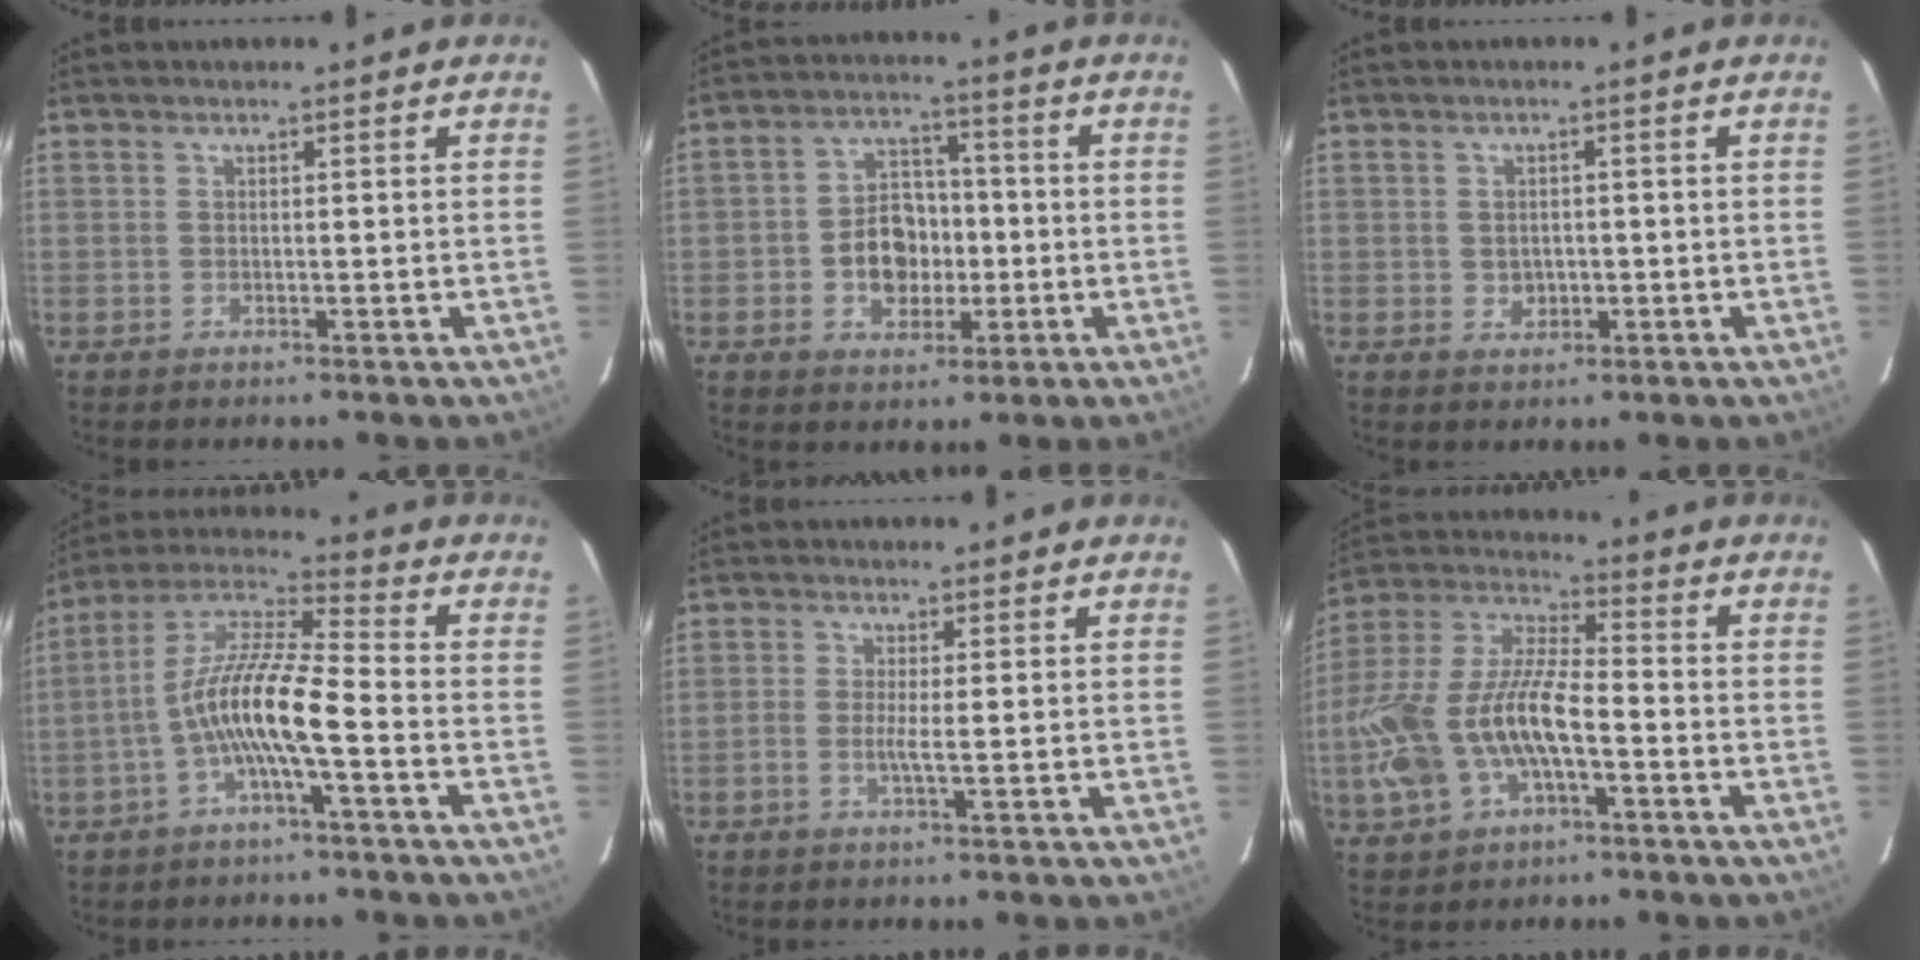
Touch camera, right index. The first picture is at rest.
{"total": 9.2, "force": [-1.9, 7.2, 5.3], "torque": [-0.111, 0.021, -0.022]}
{"total": 2.7, "force": [-0.3, 2.4, 1.2], "torque": [-0.021, 0.003, 0.000]}
{"total": 10.9, "force": [-3.6, 1.3, 10.2], "torque": [-0.210, 0.014, -0.073]}
{"total": 2.1, "force": [-0.6, -0.1, 2.0], "torque": [-0.045, -0.002, -0.015]}
{"total": 17.9, "force": [-5.1, 8.1, 15.2], "torque": [-0.327, -0.002, -0.094]}